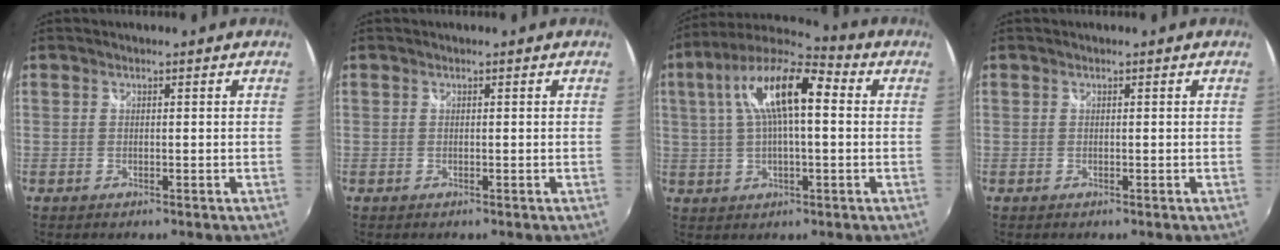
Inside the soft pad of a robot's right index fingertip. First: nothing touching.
{"total": 0.0}
{"total": 14.9, "force": [3.0, 5.0, 13.7], "torque": [-0.252, 0.029, 0.044]}
{"total": 0.0}